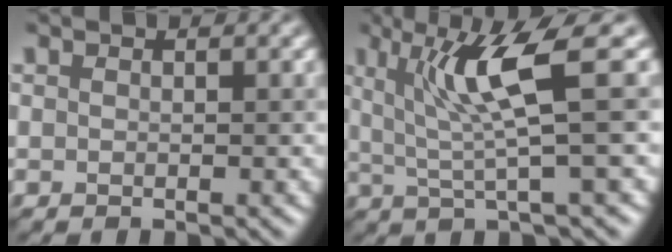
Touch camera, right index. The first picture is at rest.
{"total": 5.9, "force": [1.9, 0.6, 5.6], "torque": [-0.111, 0.001, 0.037]}